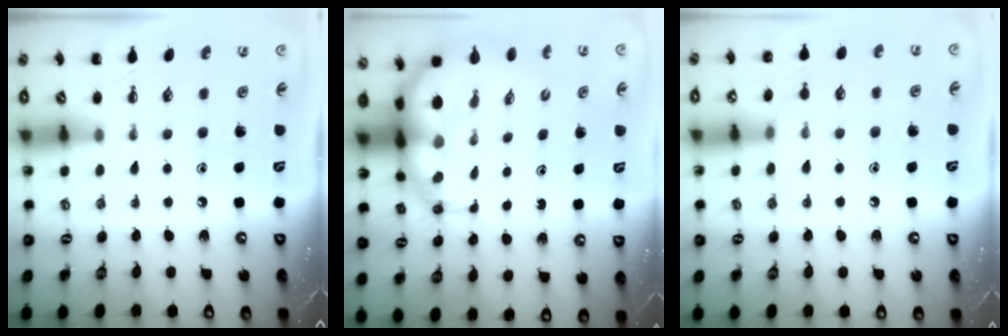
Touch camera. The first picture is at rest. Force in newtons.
{"total": 8.8, "press": 8.5, "slide": 2.2}
{"total": 7.3, "press": 7.0, "slide": 2.1}